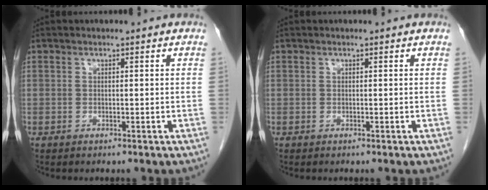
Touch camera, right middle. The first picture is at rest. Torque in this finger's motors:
{"motor_torque": [-0.22, -0.09, 0.05, 0.00]}